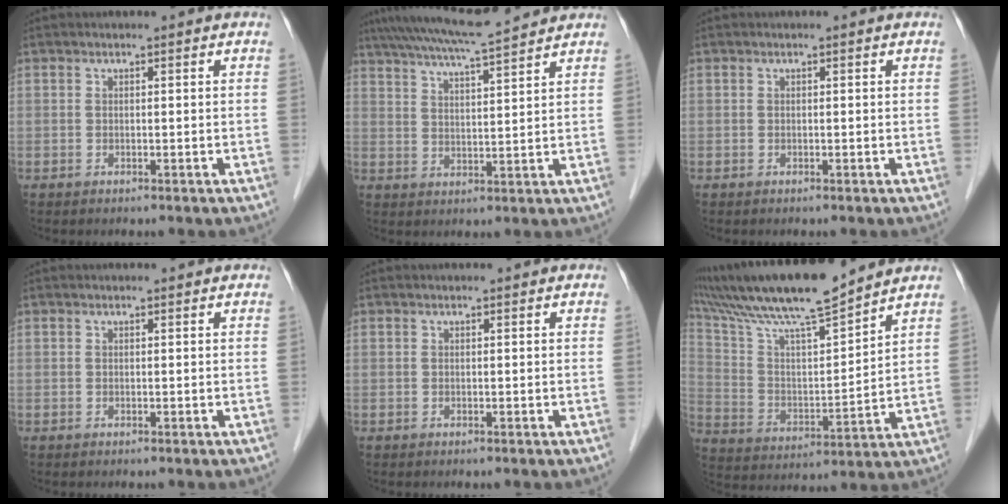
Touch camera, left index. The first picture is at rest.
{"total": 10.6, "force": [9.6, -0.7, 4.4], "torque": [-0.085, 0.022, 0.151]}
{"total": 0.0}
{"total": 1.2, "force": [1.2, 0.2, 0.3], "torque": [-0.010, 0.014, 0.016]}
{"total": 0.7, "force": [0.6, 0.1, 0.2], "torque": [-0.006, 0.011, 0.011]}
{"total": 17.8, "force": [15.4, 0.6, 8.9], "torque": [-0.170, 0.012, 0.274]}